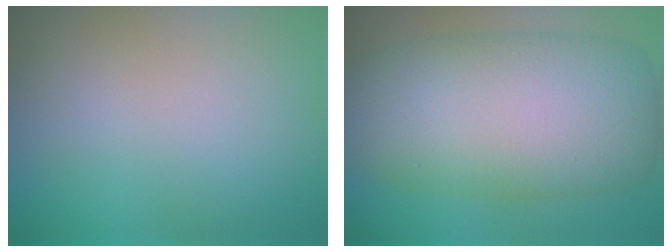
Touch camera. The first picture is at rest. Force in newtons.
{"total": 12.3, "press": 12.3, "slide": 0.1}